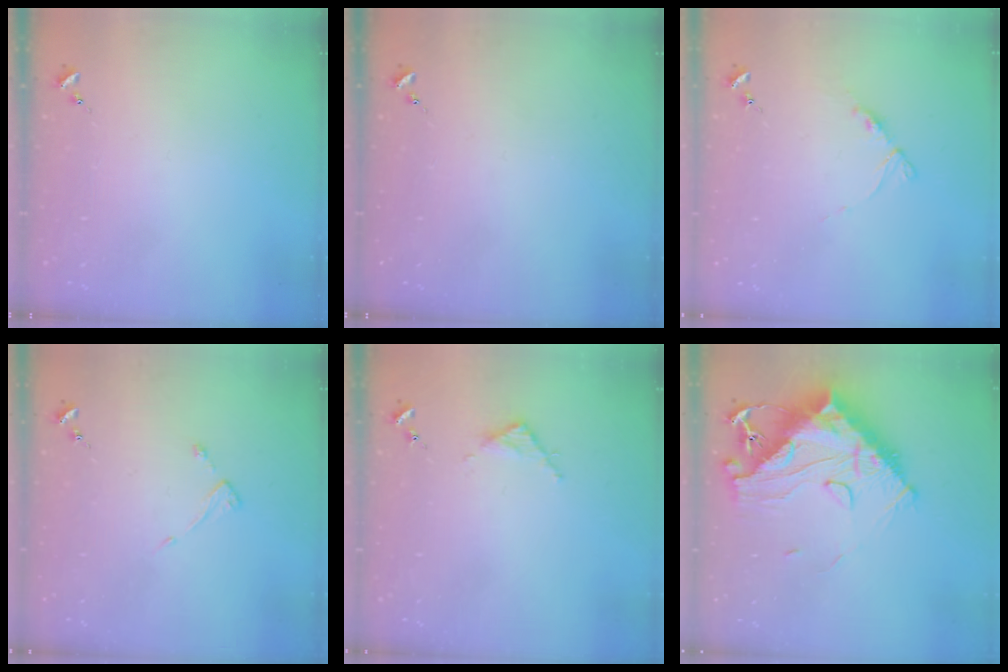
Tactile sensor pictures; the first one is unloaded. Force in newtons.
{"total": 0.0}
{"total": 6.9, "press": 6.8, "slide": 0.7}
{"total": 2.6, "press": 2.6, "slide": 0.3}
{"total": 2.8, "press": 2.8, "slide": 0.4}
{"total": 20.5, "press": 20.4, "slide": 1.8}